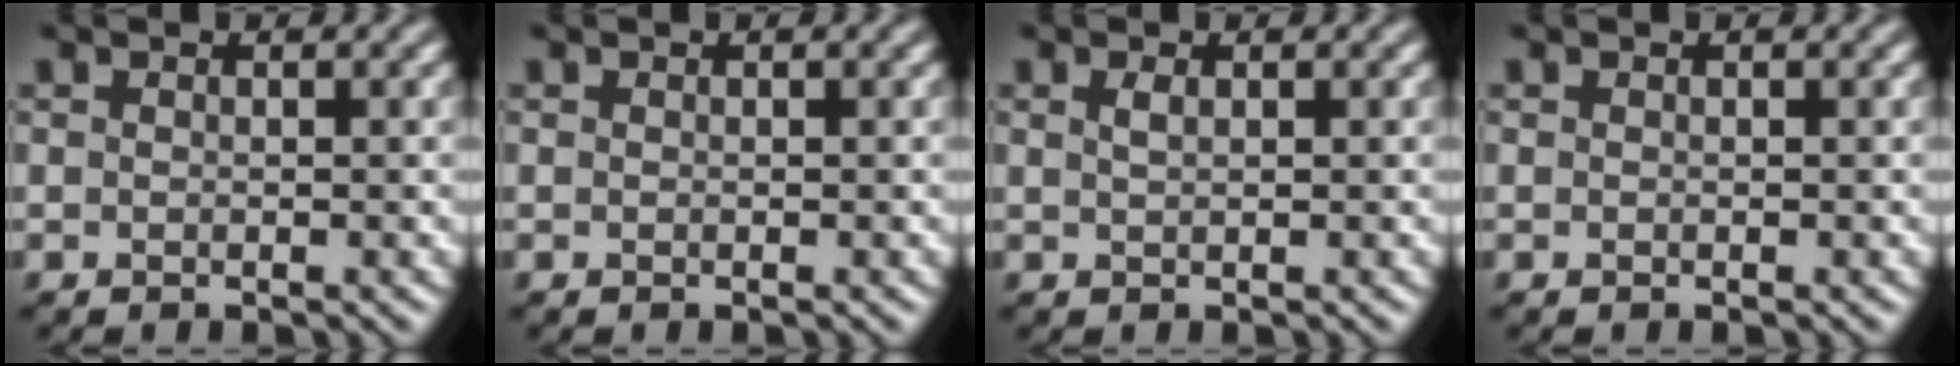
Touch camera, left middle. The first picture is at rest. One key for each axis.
{"total": 0.0}
{"total": 0.8, "fx": 0.4, "fy": 0.3, "fz": 0.6, "tx": -0.013, "ty": 0.003, "tz": 0.008}
{"total": 0.0}